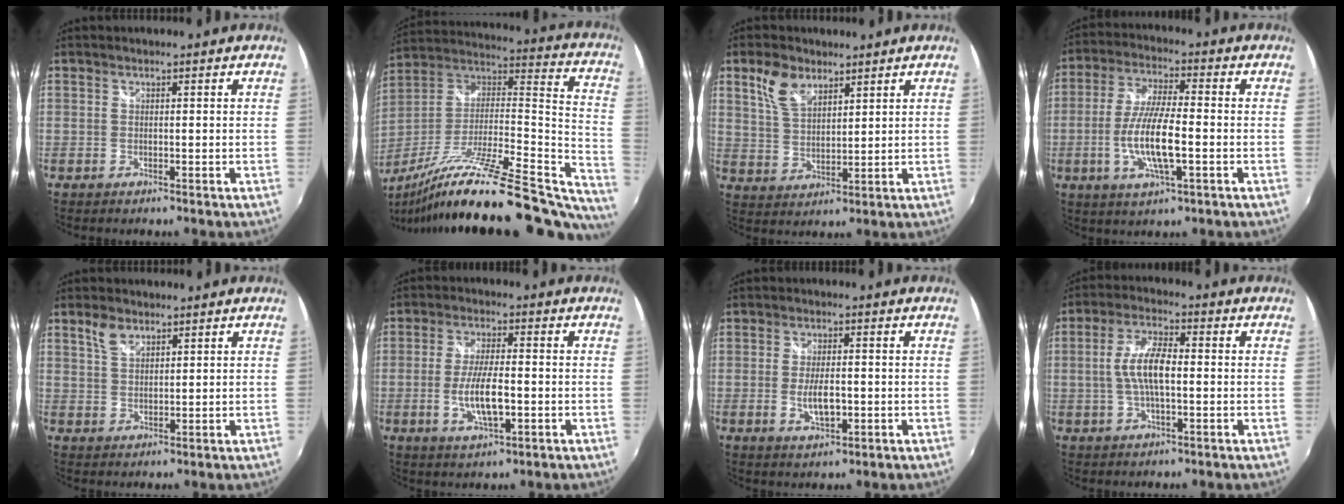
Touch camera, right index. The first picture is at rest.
{"total": 33.6, "force": [-25.3, 6.7, 21.0], "torque": [-0.285, -0.041, -0.386]}
{"total": 7.5, "force": [4.6, 4.0, 4.3], "torque": [-0.085, 0.013, 0.092]}
{"total": 11.5, "force": [-2.7, 2.6, 10.8], "torque": [-0.218, -0.005, -0.054]}
{"total": 4.0, "force": [2.6, 2.1, 2.1], "torque": [-0.038, 0.006, 0.050]}
{"total": 8.4, "force": [-1.9, 2.5, 7.8], "torque": [-0.154, -0.006, -0.033]}
{"total": 5.5, "force": [-1.0, 2.3, 4.9], "torque": [-0.094, -0.006, -0.016]}
{"total": 7.7, "force": [-0.5, 2.6, 7.2], "torque": [-0.143, 0.008, -0.010]}